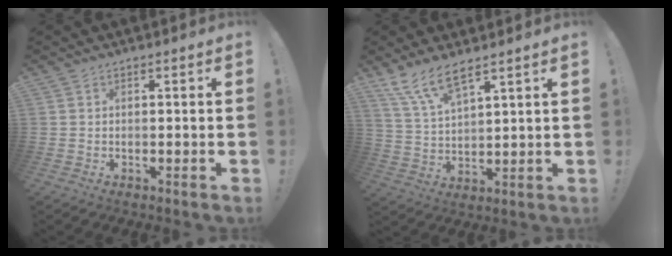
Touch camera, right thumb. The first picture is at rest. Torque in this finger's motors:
{"motor_torque": [-0.85, 1.07, 0.82, 0.57, 0.08]}